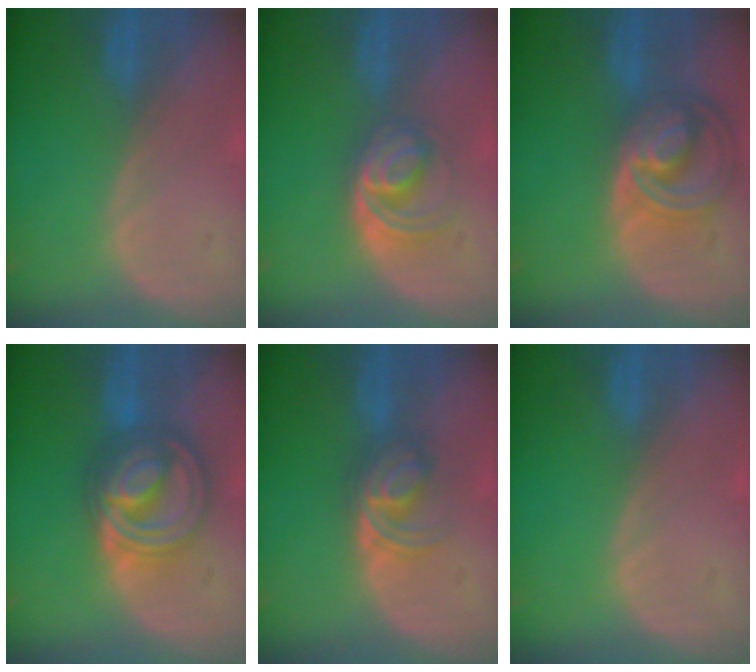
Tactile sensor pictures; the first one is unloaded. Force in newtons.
{"total": 6.1, "press": 5.3, "slide": 3.1}
{"total": 8.7, "press": 7.5, "slide": 4.3}
{"total": 9.3, "press": 9.3, "slide": 0.7}
{"total": 6.0, "press": 5.2, "slide": 3.0}
{"total": 0.0}